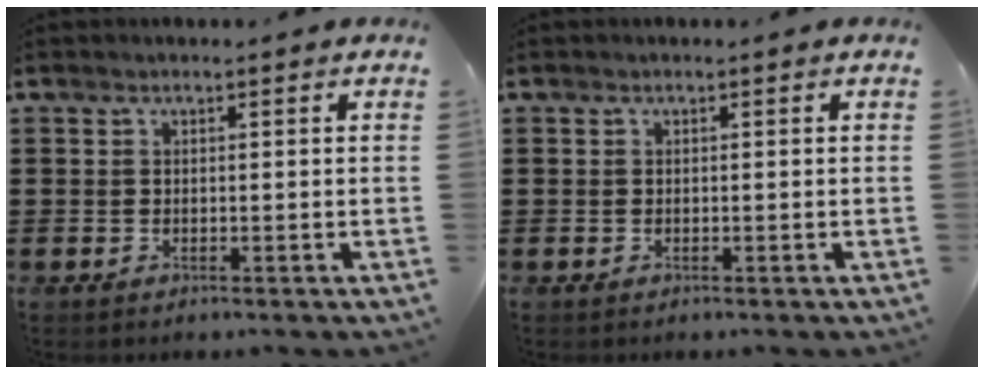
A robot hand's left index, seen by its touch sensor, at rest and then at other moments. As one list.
[{"total": 0.0}]